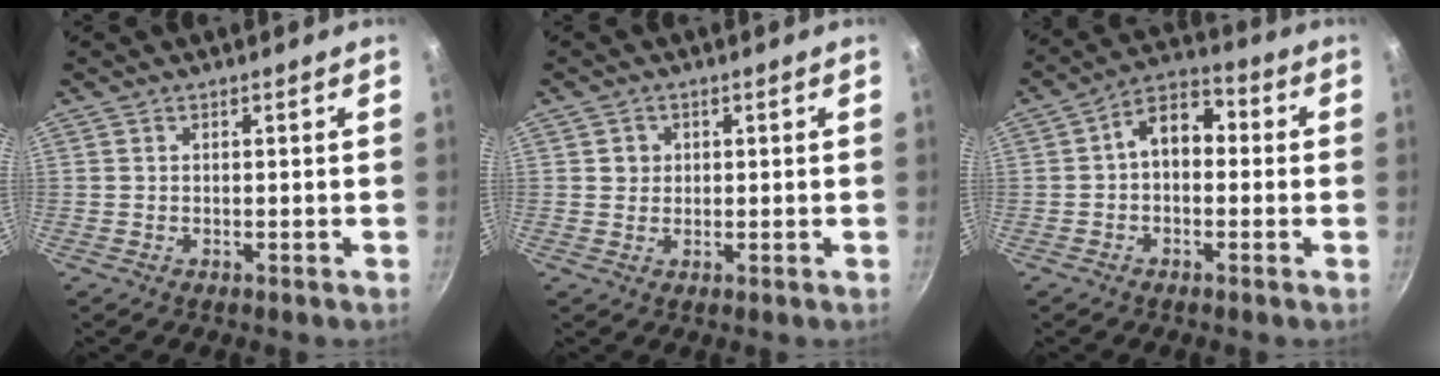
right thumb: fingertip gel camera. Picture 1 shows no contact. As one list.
[{"total": 2.3, "force": [0.6, 2.1, 0.6], "torque": [0.002, -0.001, 0.008]}, {"total": 8.6, "force": [0.2, 5.8, 6.4], "torque": [-0.077, 0.033, -0.011]}]